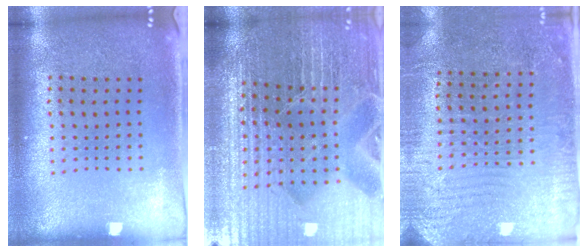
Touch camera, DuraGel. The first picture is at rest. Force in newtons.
{"total": 5.1, "press": 4.9, "slide": 1.5}
{"total": 2.9, "press": 2.7, "slide": 0.9}